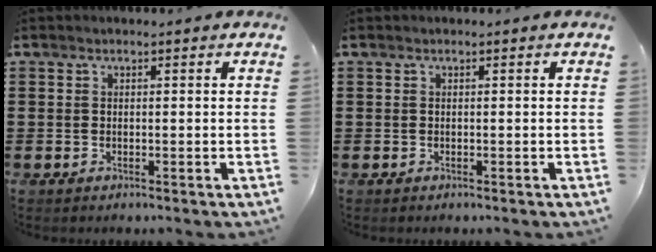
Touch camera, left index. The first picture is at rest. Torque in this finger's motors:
{"motor_torque": [0.00, 0.00, 0.00, 0.00]}